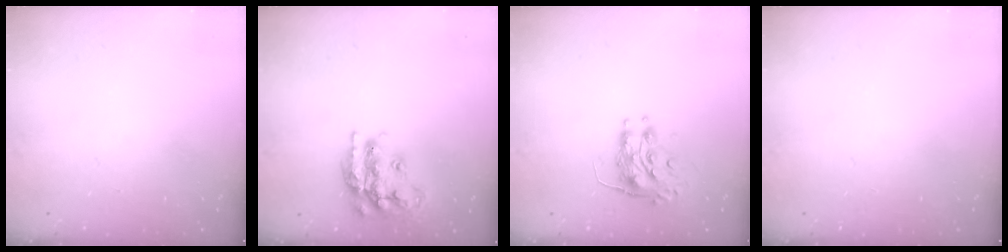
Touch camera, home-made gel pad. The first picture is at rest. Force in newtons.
{"total": 19.3, "press": 19.3, "slide": 1.4}
{"total": 8.7, "press": 8.7, "slide": 0.8}
{"total": 0.0}